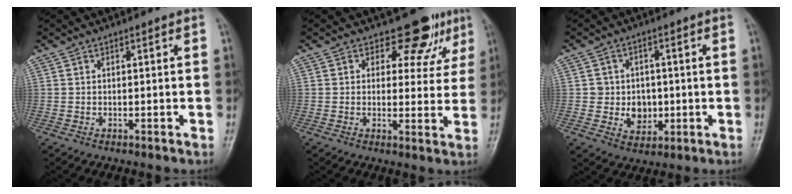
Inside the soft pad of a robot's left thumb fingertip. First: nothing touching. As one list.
[{"total": 7.8, "force": [5.4, 4.9, 2.7], "torque": [0.006, -0.030, 0.058]}, {"total": 6.3, "force": [-0.5, 5.5, 2.9], "torque": [-0.009, 0.007, -0.002]}]